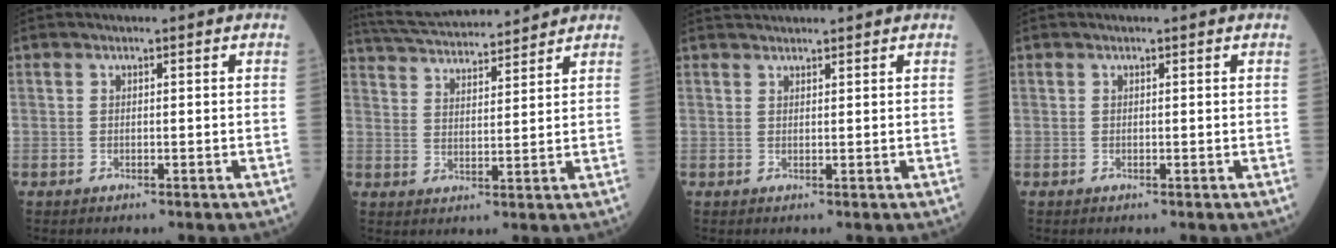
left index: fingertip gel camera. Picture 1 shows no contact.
{"total": 14.5, "force": [13.6, 1.5, 4.8], "torque": [-0.096, 0.032, 0.219]}
{"total": 3.1, "force": [3.0, 0.1, 0.6], "torque": [-0.010, 0.033, 0.052]}
{"total": 0.0}